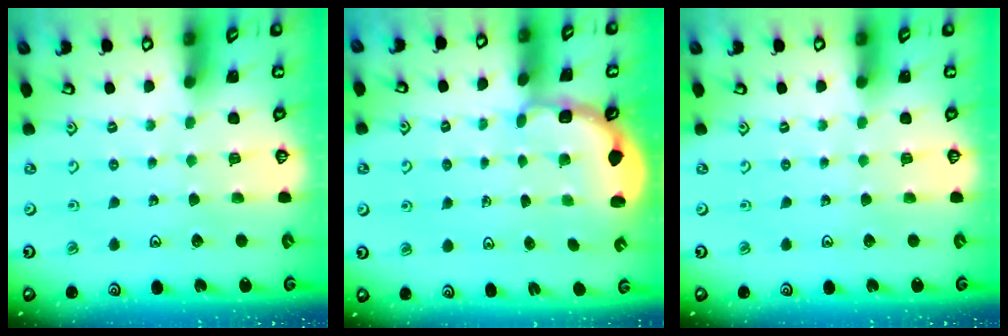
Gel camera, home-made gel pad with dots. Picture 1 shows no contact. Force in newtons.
{"total": 2.7, "press": 2.3, "slide": 1.4}
{"total": 0.0}